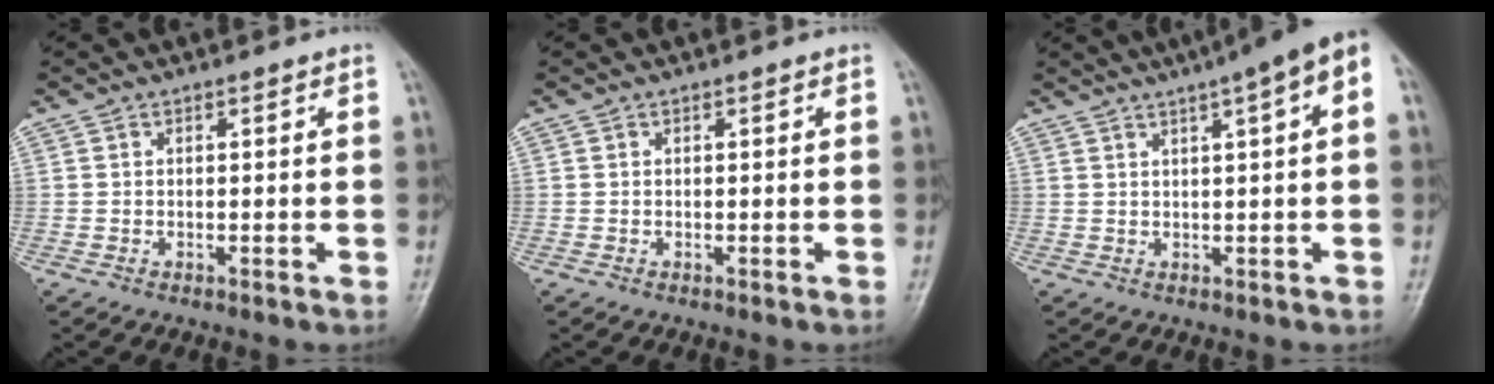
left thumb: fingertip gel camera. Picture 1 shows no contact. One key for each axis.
{"total": 0.0}
{"total": 10.1, "fx": 4.7, "fy": 1.6, "fz": 8.8, "tx": -0.116, "ty": 0.030, "tz": 0.058}